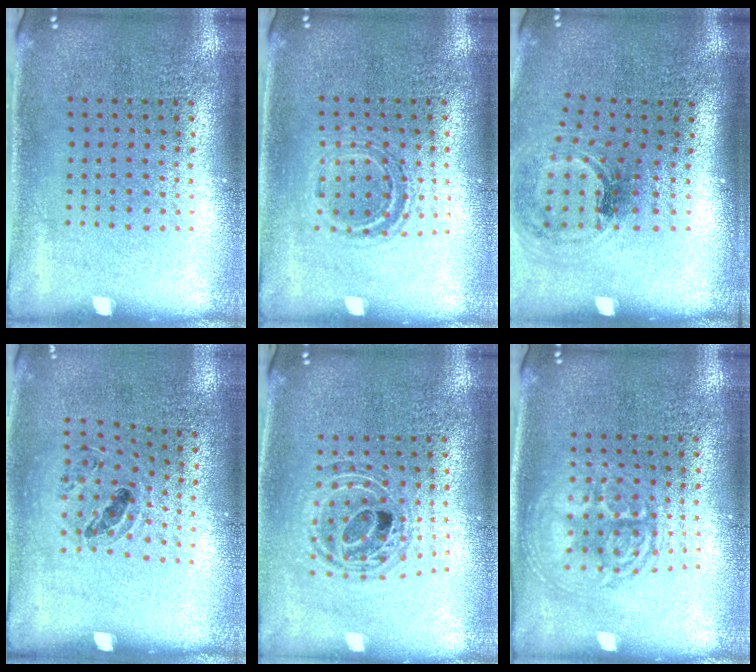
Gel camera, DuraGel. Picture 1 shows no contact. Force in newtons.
{"total": 1.1, "press": 0.9, "slide": 0.6}
{"total": 1.2, "press": 1.0, "slide": 0.6}
{"total": 1.0, "press": 0.8, "slide": 0.5}
{"total": 0.9, "press": 0.9, "slide": 0.2}
{"total": 1.7, "press": 1.7, "slide": 0.3}